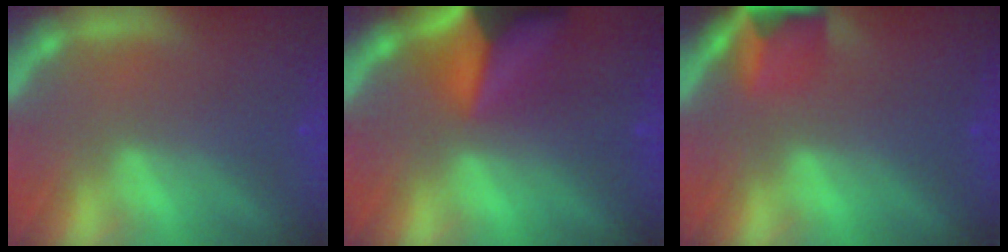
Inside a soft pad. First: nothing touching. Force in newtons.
{"total": 9.9}
{"total": 4.4}